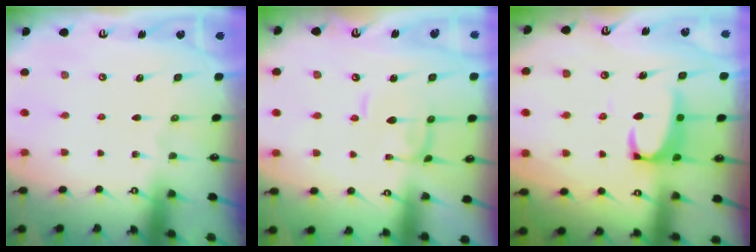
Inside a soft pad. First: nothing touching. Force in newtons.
{"total": 0.5, "press": 0.3, "slide": 0.4}
{"total": 2.8, "press": 2.7, "slide": 0.9}